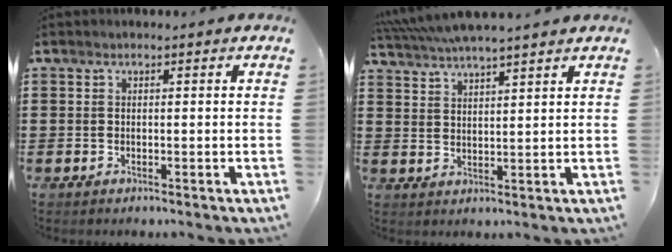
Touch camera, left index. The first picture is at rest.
{"total": 4.3, "force": [4.1, -0.3, 1.4], "torque": [-0.041, -0.015, 0.072]}